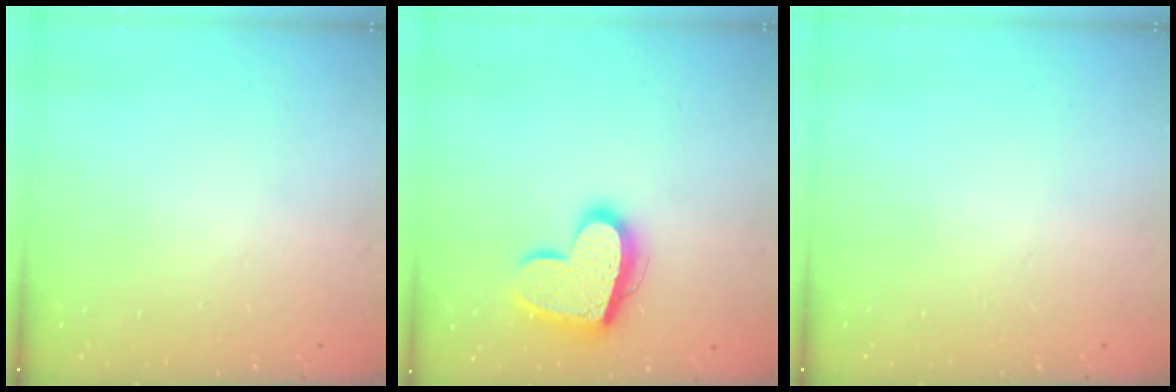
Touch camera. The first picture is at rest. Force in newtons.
{"total": 15.9, "press": 15.9, "slide": 0.9}
{"total": 0.0}